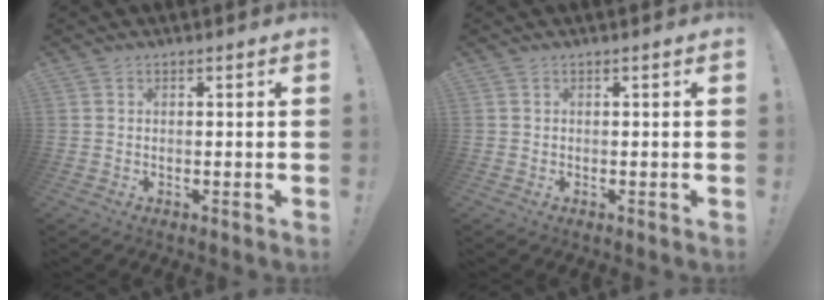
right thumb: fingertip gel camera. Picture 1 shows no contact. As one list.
[{"total": 0.6, "force": [-0.2, 0.6, 0.1], "torque": [-0.005, 0.003, -0.003]}]